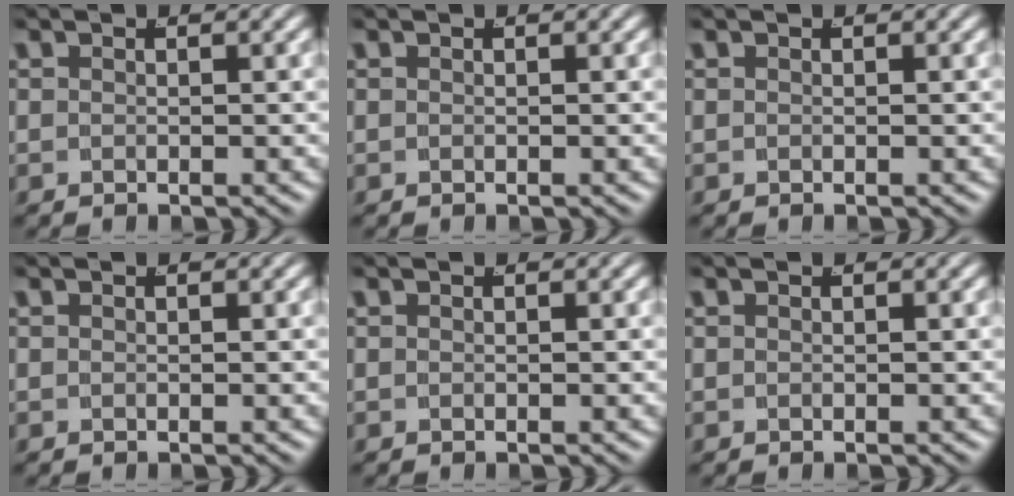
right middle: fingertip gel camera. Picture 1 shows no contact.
{"total": 0.0}
{"total": 0.0}
{"total": 0.0}
{"total": 0.0}
{"total": 0.0}